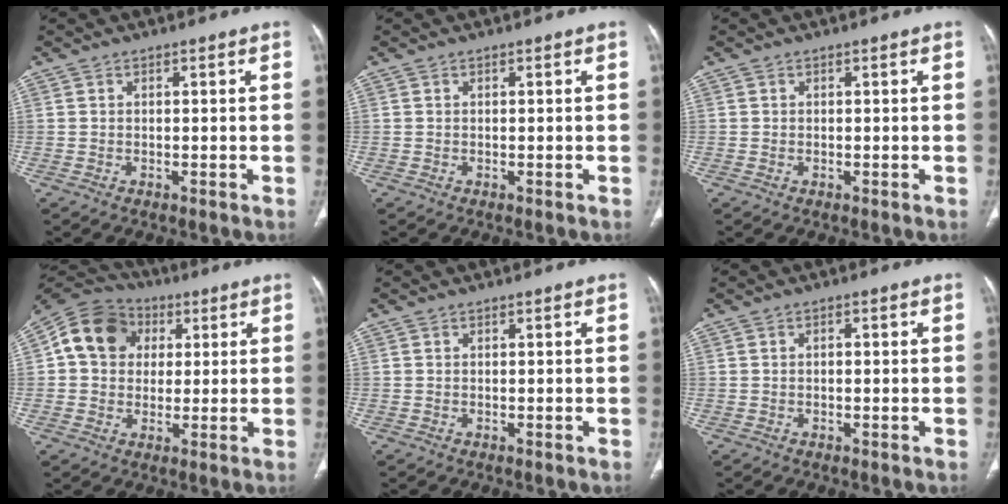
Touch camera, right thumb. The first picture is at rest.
{"total": 0.0}
{"total": 0.0}
{"total": 12.3, "force": [2.7, 10.3, 6.1], "torque": [-0.095, 0.015, 0.035]}
{"total": 0.0}
{"total": 0.9, "force": [0.0, 0.4, 0.7], "torque": [-0.014, 0.004, 0.000]}